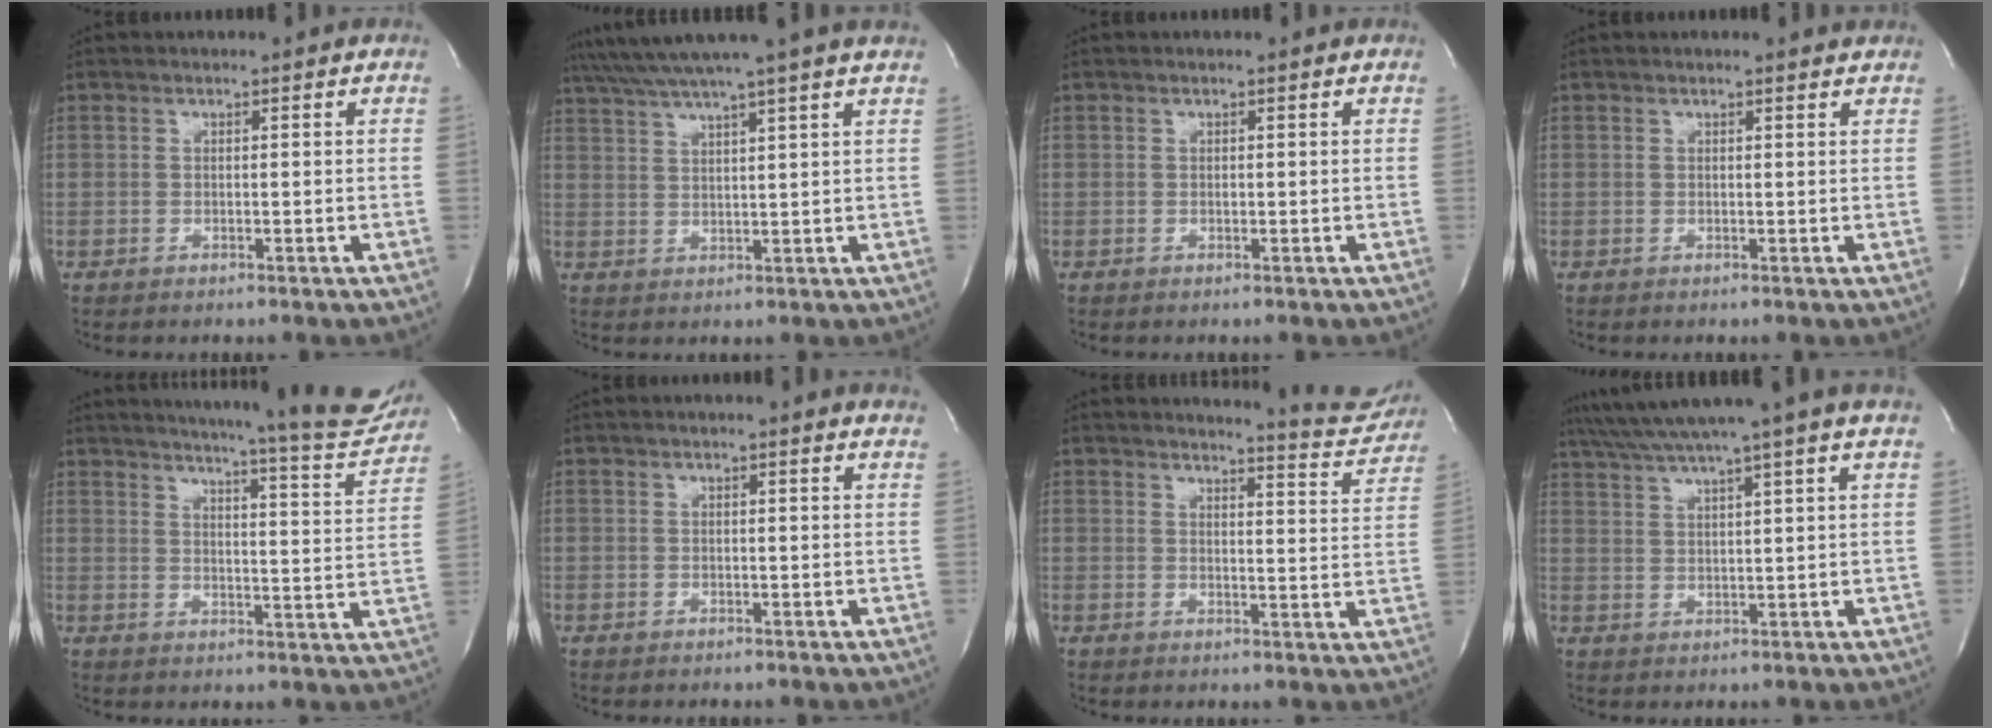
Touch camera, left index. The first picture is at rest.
{"total": 11.1, "force": [9.5, -2.2, 5.4], "torque": [-0.098, 0.007, 0.134]}
{"total": 0.0}
{"total": 1.7, "force": [1.7, 0.0, 0.4], "torque": [-0.014, -0.001, 0.013]}
{"total": 22.1, "force": [20.3, 1.3, 8.6], "torque": [-0.127, -0.073, 0.240]}
{"total": 2.4, "force": [2.1, -0.2, 1.1], "torque": [-0.017, -0.002, 0.011]}
{"total": 9.7, "force": [9.7, 0.4, 1.1], "torque": [-0.008, -0.055, 0.097]}
{"total": 12.0, "force": [10.1, -2.4, 6.0], "torque": [-0.108, 0.003, 0.142]}